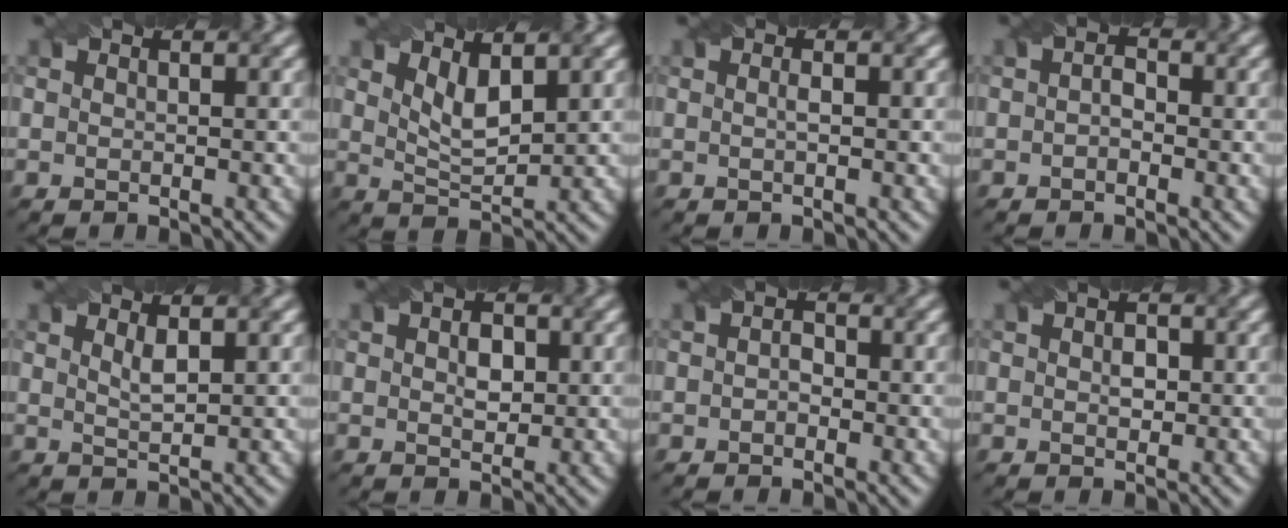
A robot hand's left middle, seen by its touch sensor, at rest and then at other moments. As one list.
[{"total": 3.0, "force": [1.6, 1.1, 2.3], "torque": [-0.049, -0.008, 0.033]}, {"total": 0.7, "force": [0.0, 0.1, 0.7], "torque": [-0.013, -0.002, -0.001]}, {"total": 1.3, "force": [-0.3, 0.8, 1.0], "torque": [-0.018, 0.002, -0.008]}, {"total": 1.4, "force": [0.8, 0.3, 1.1], "torque": [-0.023, -0.002, 0.015]}, {"total": 2.1, "force": [0.3, 1.3, 1.6], "torque": [-0.027, 0.001, 0.006]}, {"total": 1.2, "force": [-0.2, 0.9, 0.8], "torque": [-0.015, 0.000, -0.007]}, {"total": 1.4, "force": [0.0, 0.9, 1.0], "torque": [-0.017, 0.001, 0.000]}]